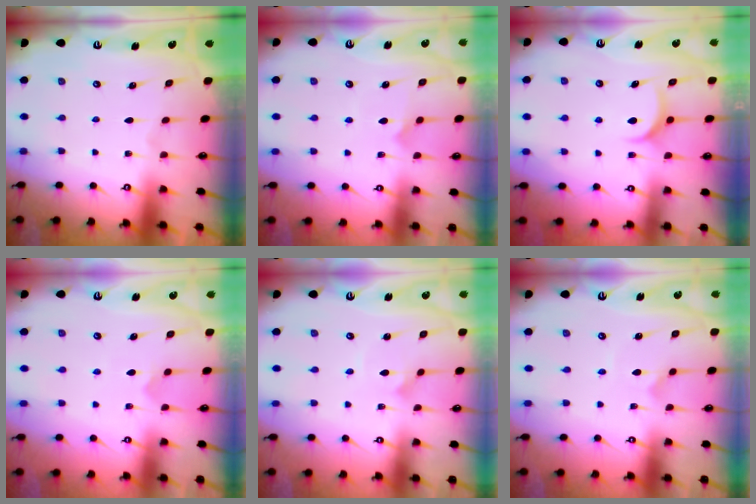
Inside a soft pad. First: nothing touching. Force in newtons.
{"total": 5.7, "press": 5.7, "slide": 0.5}
{"total": 6.1, "press": 6.1, "slide": 0.2}
{"total": 3.1, "press": 3.1, "slide": 0.7}
{"total": 0.9, "press": 0.9, "slide": 0.1}
{"total": 2.3, "press": 2.3, "slide": 0.2}